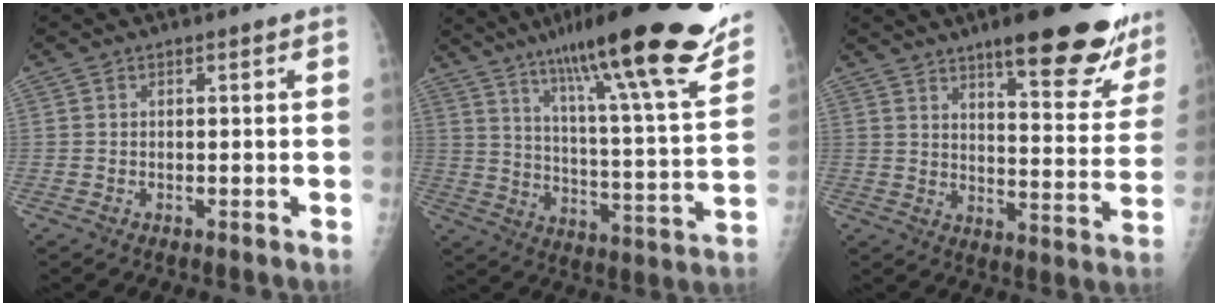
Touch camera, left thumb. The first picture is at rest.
{"total": 28.1, "force": [19.6, 3.4, 19.9], "torque": [-0.284, -0.069, 0.292]}
{"total": 22.2, "force": [15.1, 5.3, 15.4], "torque": [-0.166, -0.075, 0.197]}